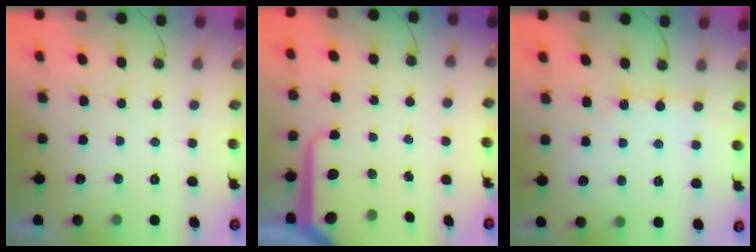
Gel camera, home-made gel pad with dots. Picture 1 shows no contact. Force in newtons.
{"total": 8.4, "press": 8.4, "slide": 0.8}
{"total": 4.9, "press": 4.9, "slide": 0.4}